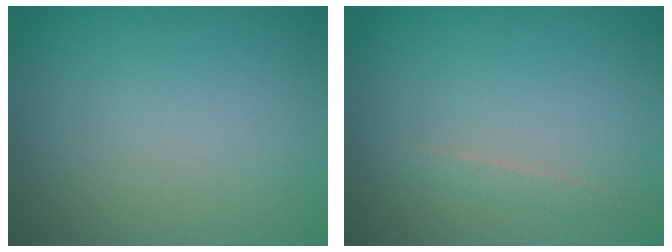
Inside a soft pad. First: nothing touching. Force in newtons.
{"total": 0.8, "press": 0.8, "slide": 0.1}